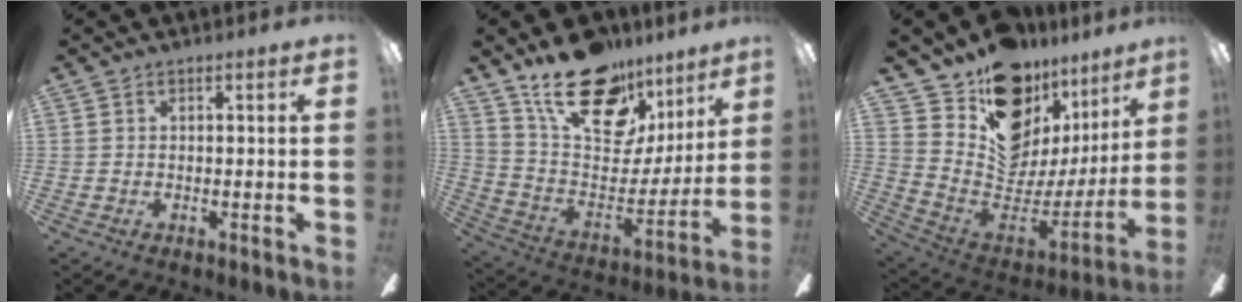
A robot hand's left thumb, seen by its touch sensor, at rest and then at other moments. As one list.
[{"total": 23.7, "force": [16.0, 12.2, 12.6], "torque": [-0.192, -0.098, 0.287]}, {"total": 17.9, "force": [11.4, 11.5, 7.7], "torque": [-0.107, -0.092, 0.216]}]